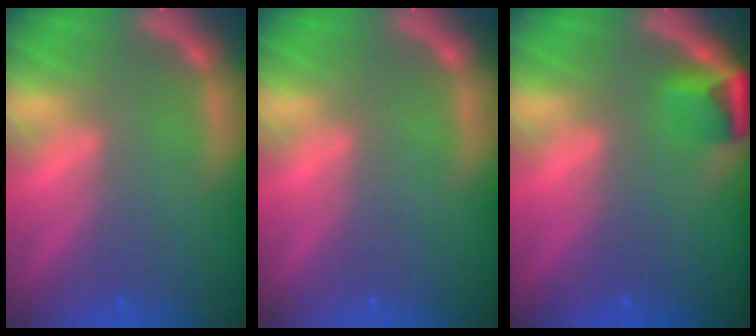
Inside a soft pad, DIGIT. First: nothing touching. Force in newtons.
{"total": 0.0}
{"total": 2.9}